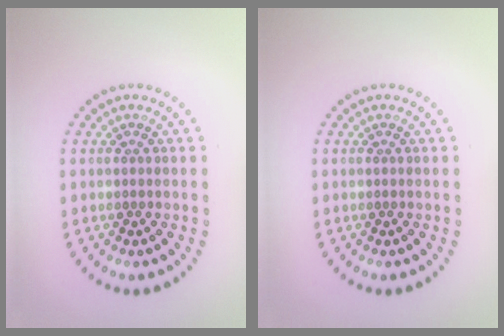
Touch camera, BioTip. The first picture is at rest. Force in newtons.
{"total": 0.0}